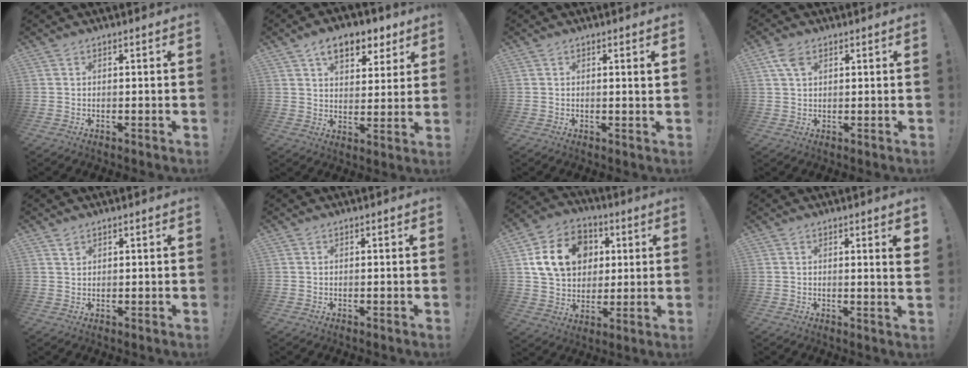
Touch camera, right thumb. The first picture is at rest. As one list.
[{"total": 10.5, "force": [6.3, 6.0, 5.9], "torque": [-0.074, -0.033, 0.112]}, {"total": 1.6, "force": [0.8, -0.3, 1.4], "torque": [-0.014, -0.007, 0.009]}, {"total": 4.9, "force": [2.3, 2.8, 3.3], "torque": [-0.060, -0.003, 0.044]}, {"total": 1.5, "force": [1.2, 0.8, 0.5], "torque": [0.007, -0.009, 0.019]}, {"total": 0.0}, {"total": 17.5, "force": [4.7, 13.8, 9.6], "torque": [-0.156, 0.000, 0.097]}, {"total": 4.2, "force": [1.5, -0.1, 3.9], "torque": [-0.049, -0.012, 0.020]}]